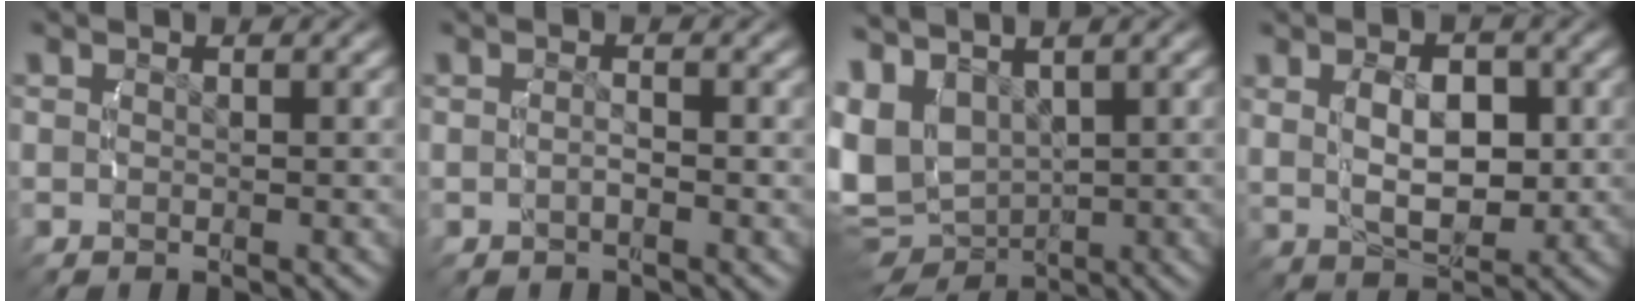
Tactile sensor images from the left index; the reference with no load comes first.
{"total": 0.8, "force": [-0.4, 0.1, 0.7], "torque": [-0.014, 0.000, -0.007]}
{"total": 8.8, "force": [0.2, 7.5, 4.6], "torque": [-0.136, -0.046, 0.020]}
{"total": 5.4, "force": [0.8, 3.0, 4.4], "torque": [-0.070, -0.009, 0.023]}